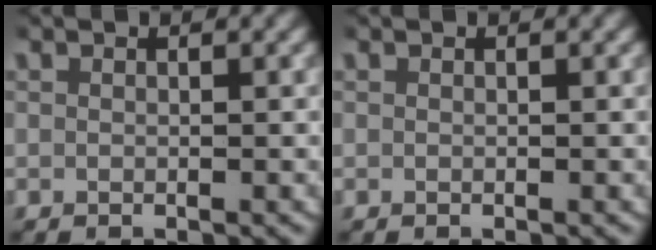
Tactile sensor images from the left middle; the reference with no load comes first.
{"total": 0.0}